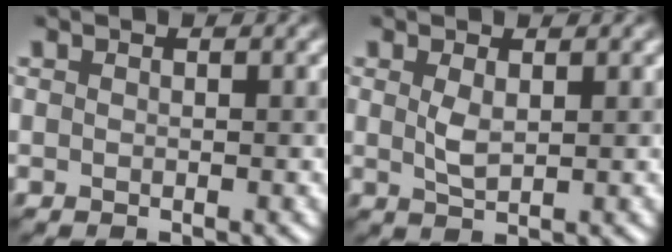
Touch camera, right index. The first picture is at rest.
{"total": 1.7, "force": [0.5, 0.7, 1.5], "torque": [-0.037, 0.000, 0.014]}